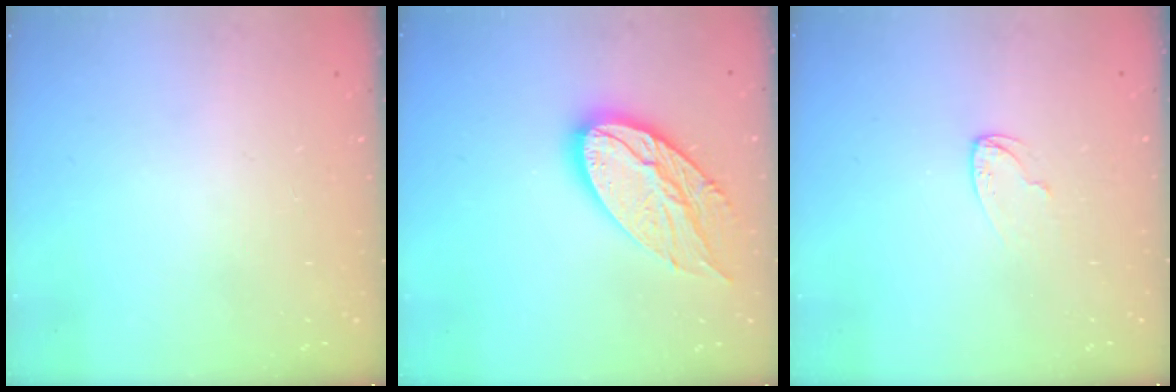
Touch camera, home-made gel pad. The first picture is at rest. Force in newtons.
{"total": 17.7, "press": 17.6, "slide": 1.5}
{"total": 4.6, "press": 4.6, "slide": 0.5}